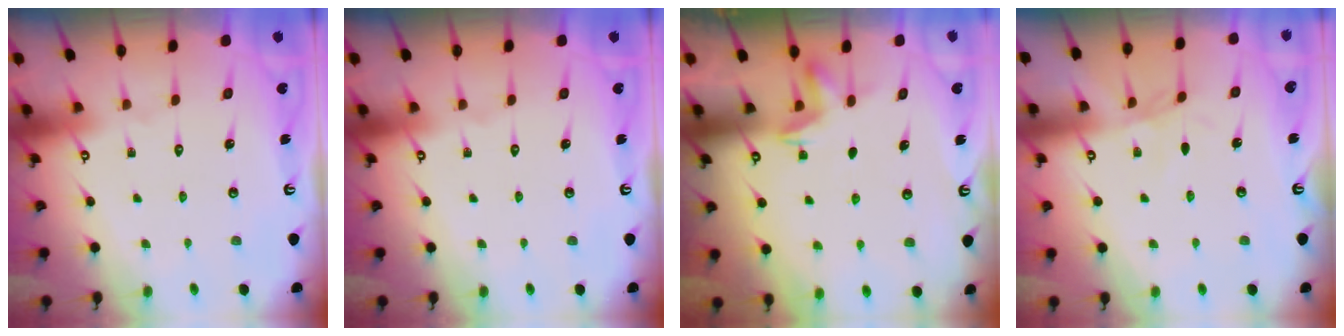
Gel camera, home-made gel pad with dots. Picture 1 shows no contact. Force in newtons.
{"total": 0.0}
{"total": 3.6, "press": 3.5, "slide": 0.6}
{"total": 2.2, "press": 2.2, "slide": 0.3}